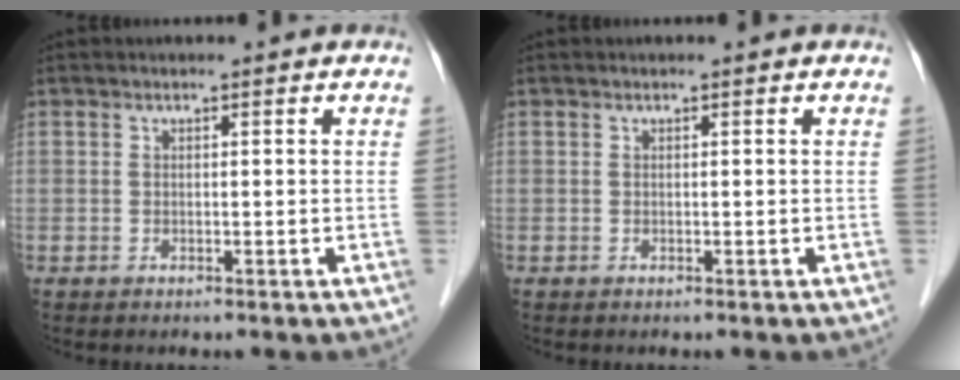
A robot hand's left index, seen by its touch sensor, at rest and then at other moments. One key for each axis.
{"total": 0.0}